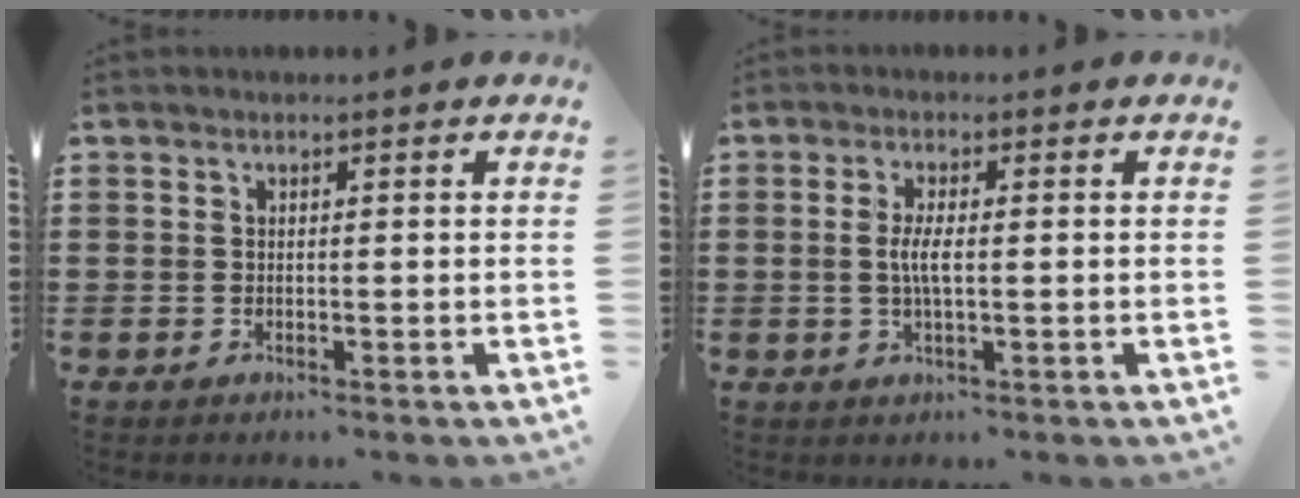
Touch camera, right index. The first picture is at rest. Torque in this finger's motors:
{"motor_torque": [1.04, 0.16, 0.52, 0.15]}